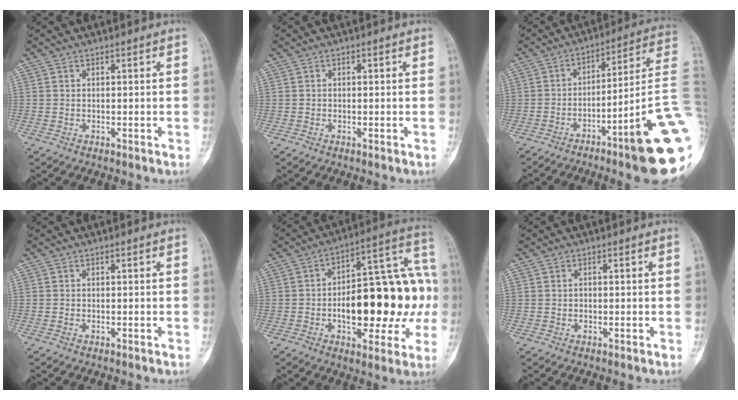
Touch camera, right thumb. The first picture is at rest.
{"total": 0.0}
{"total": 20.4, "force": [-6.5, 1.2, 19.3], "torque": [-0.199, 0.033, -0.095]}
{"total": 0.0}
{"total": 25.6, "force": [-3.0, 11.7, 22.6], "torque": [-0.301, 0.045, -0.037]}
{"total": 0.7, "force": [0.0, 0.5, 0.5], "torque": [-0.004, 0.003, -0.001]}